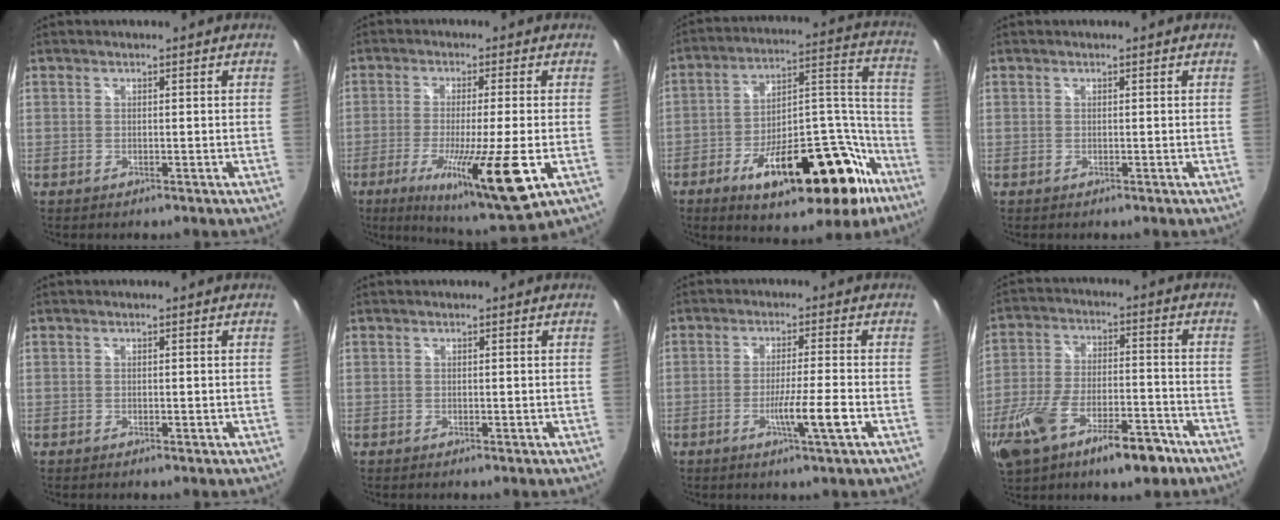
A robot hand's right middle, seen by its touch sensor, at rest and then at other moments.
{"total": 16.0, "force": [-5.8, 1.3, 14.9], "torque": [-0.274, -0.047, -0.094]}
{"total": 26.5, "force": [-15.6, 10.6, 18.6], "torque": [-0.260, 0.034, -0.227]}
{"total": 0.0}
{"total": 0.6, "force": [-0.2, 0.3, 0.4], "torque": [-0.006, 0.000, -0.003]}
{"total": 0.0}
{"total": 6.2, "force": [-2.5, -0.8, 5.7], "torque": [-0.098, -0.014, -0.045]}
{"total": 16.5, "force": [-9.8, 6.3, 11.6], "torque": [-0.244, -0.026, -0.165]}